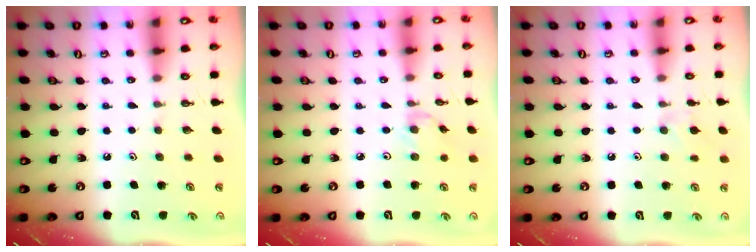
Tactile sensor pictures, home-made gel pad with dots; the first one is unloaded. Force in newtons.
{"total": 0.7, "press": 0.7, "slide": 0.2}
{"total": 6.6, "press": 6.5, "slide": 0.8}